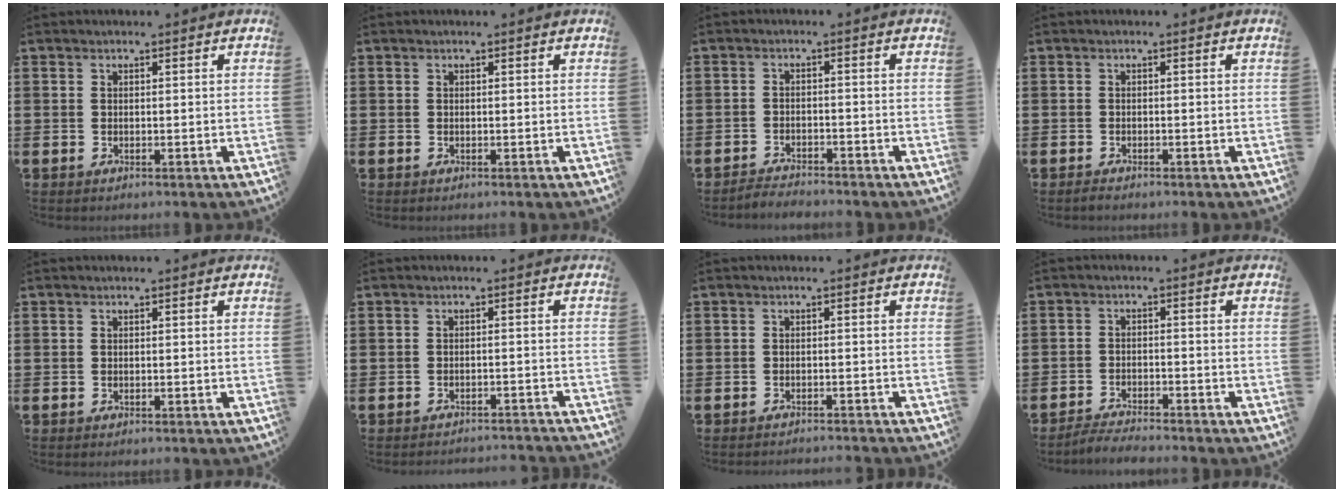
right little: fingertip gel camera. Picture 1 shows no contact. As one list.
[{"total": 0.0}, {"total": 2.1, "force": [-2.0, 0.0, -0.2], "torque": [-0.003, 0.005, -0.045]}, {"total": 0.6, "force": [-0.4, 0.2, 0.3], "torque": [-0.008, -0.001, -0.009]}, {"total": 0.0}, {"total": 1.6, "force": [-1.6, -0.2, -0.1], "torque": [-0.001, 0.005, -0.033]}, {"total": 1.0, "force": [-1.0, -0.2, -0.1], "torque": [0.001, 0.001, -0.021]}, {"total": 2.5, "force": [-2.5, -0.1, 0.2], "torque": [-0.006, 0.005, -0.053]}]